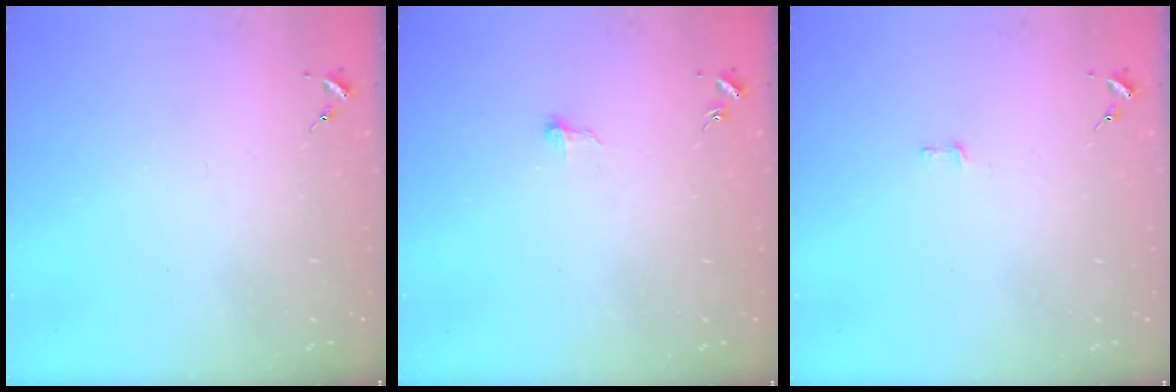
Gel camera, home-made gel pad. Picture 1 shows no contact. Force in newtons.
{"total": 5.3, "press": 5.3, "slide": 0.5}
{"total": 3.5, "press": 3.5, "slide": 0.3}